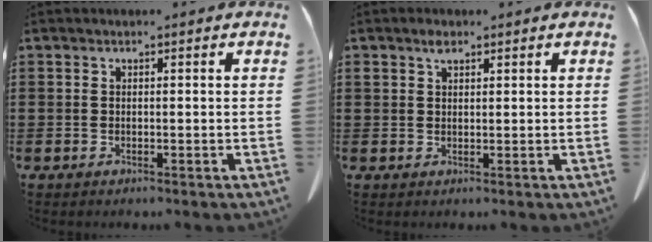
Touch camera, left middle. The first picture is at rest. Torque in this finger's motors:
{"motor_torque": [0.01, 0.01, 0.00, 0.02]}